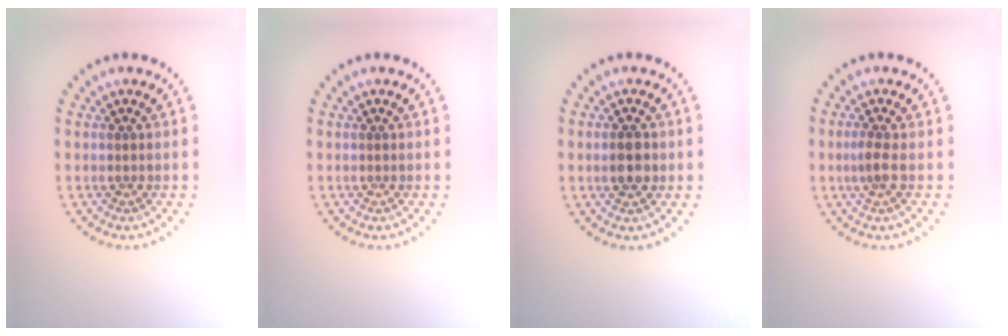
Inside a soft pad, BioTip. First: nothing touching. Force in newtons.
{"total": 0.0}
{"total": 2.6, "press": 2.6, "slide": 0.2}
{"total": 1.5, "press": 1.2, "slide": 0.9}